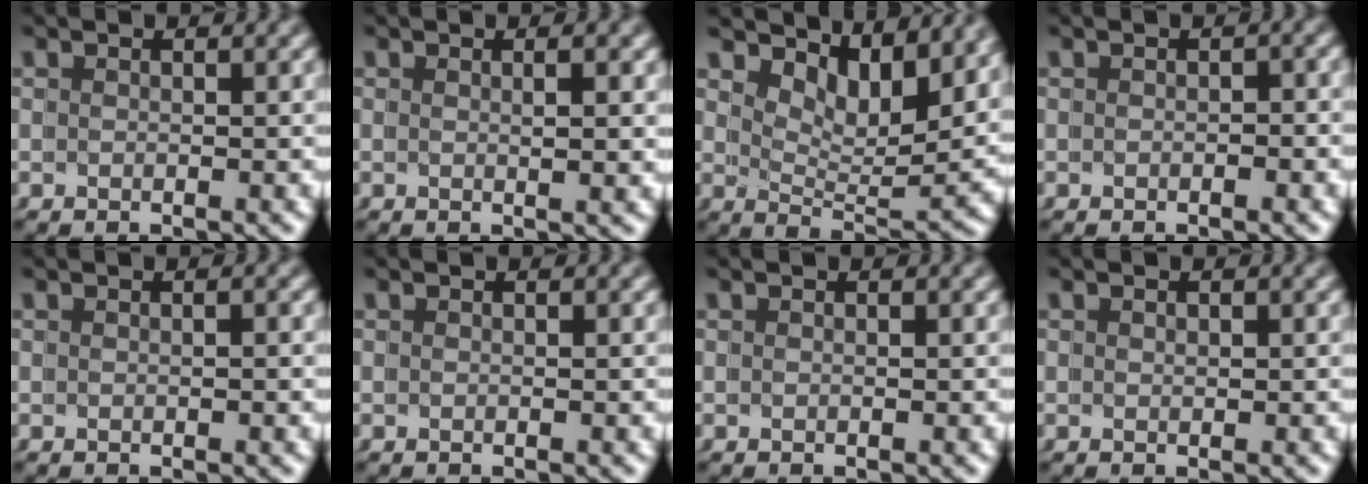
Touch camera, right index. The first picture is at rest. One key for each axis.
{"total": 1.3, "fx": 0.1, "fy": -1.2, "fz": 0.1, "tx": 0.002, "ty": -0.005, "tz": 0.007}
{"total": 5.2, "fx": 4.4, "fy": 1.1, "fz": 2.7, "tx": -0.035, "ty": -0.003, "tz": 0.067}
{"total": 0.5, "fx": -0.4, "fy": 0.3, "fz": 0.0, "tx": 0.007, "ty": 0.000, "tz": -0.009}
{"total": 0.0}
{"total": 0.0}
{"total": 0.0}
{"total": 0.0}